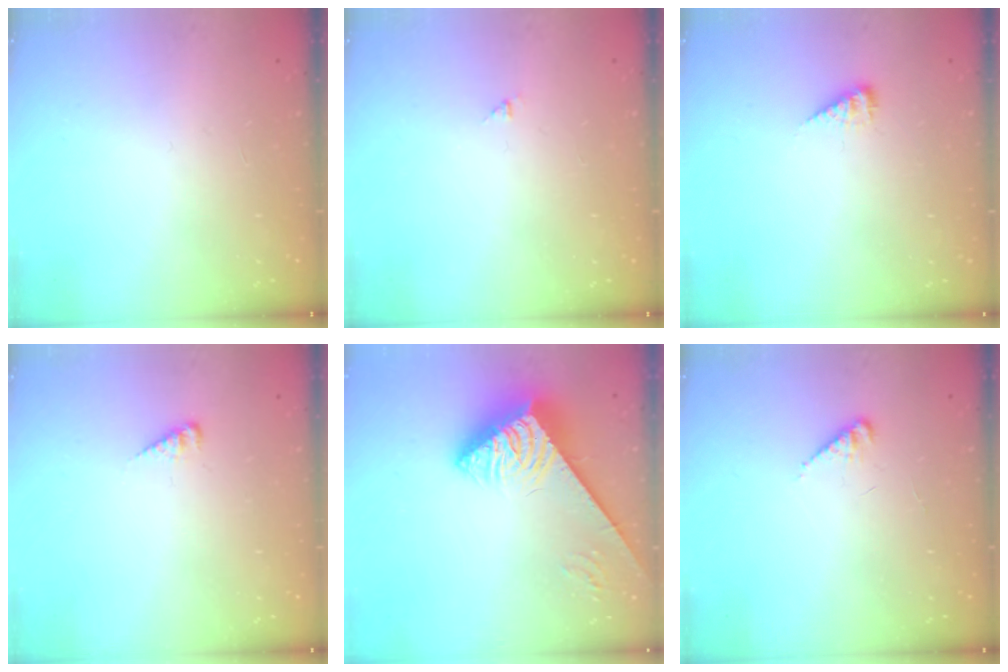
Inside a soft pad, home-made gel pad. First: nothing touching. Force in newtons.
{"total": 1.0, "press": 1.0, "slide": 0.2}
{"total": 4.6, "press": 4.6, "slide": 0.7}
{"total": 3.3, "press": 3.3, "slide": 0.5}
{"total": 4.7, "press": 4.7, "slide": 0.7}
{"total": 2.7, "press": 2.6, "slide": 0.4}